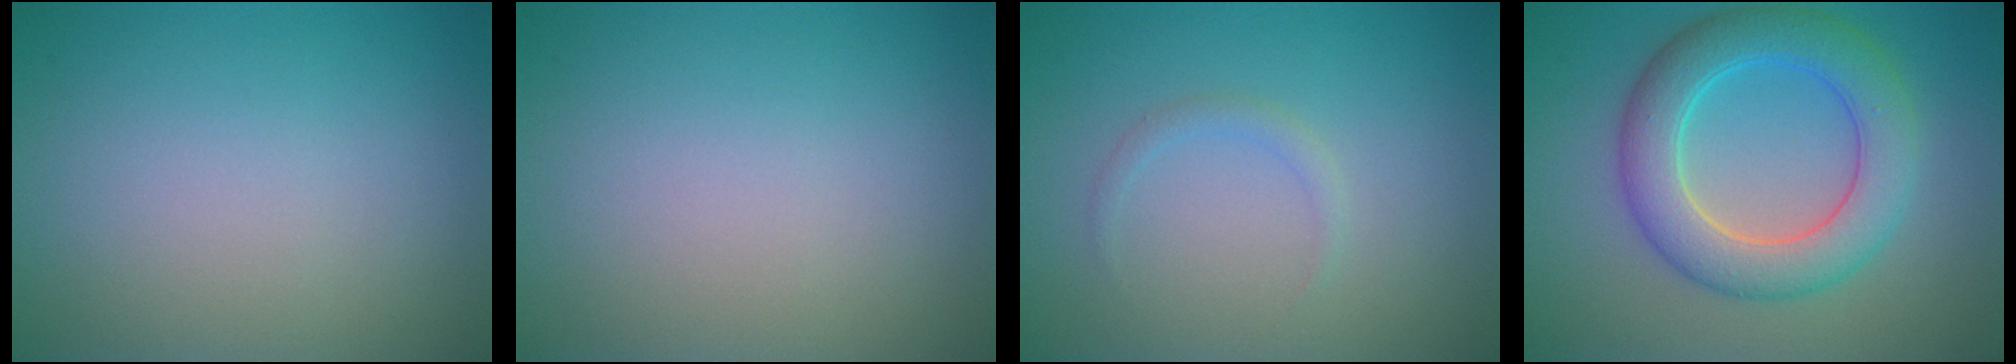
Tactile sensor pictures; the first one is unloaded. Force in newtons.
{"total": 0.0}
{"total": 0.9, "press": 0.9, "slide": 0.1}
{"total": 6.6, "press": 6.6, "slide": 0.4}